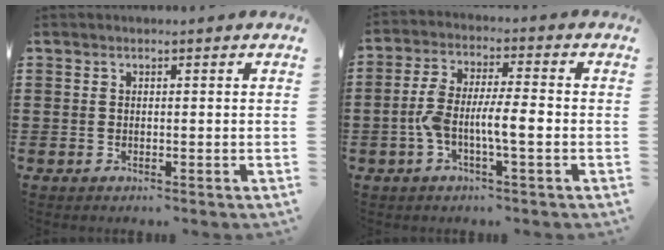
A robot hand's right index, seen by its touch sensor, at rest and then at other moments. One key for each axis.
{"total": 7.2, "fx": -2.0, "fy": 1.9, "fz": 6.7, "tx": -0.144, "ty": -0.004, "tz": -0.045}